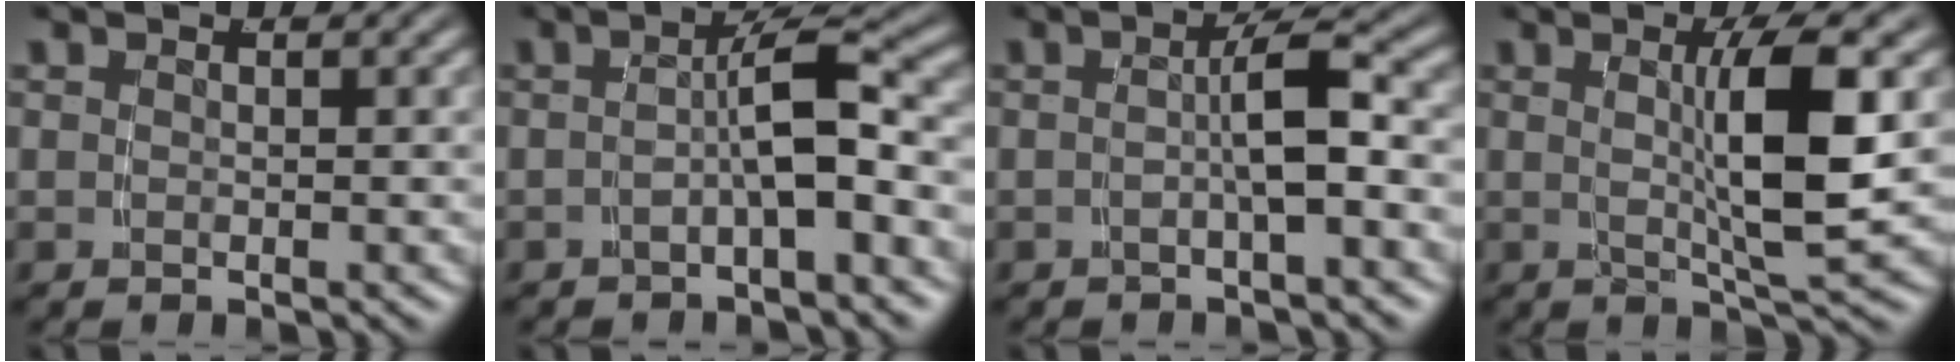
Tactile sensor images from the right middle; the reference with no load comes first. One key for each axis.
{"total": 3.7, "fx": -1.5, "fy": 0.1, "fz": 3.4, "tx": -0.045, "ty": 0.006, "tz": -0.022}
{"total": 3.2, "fx": -0.8, "fy": -0.2, "fz": 3.1, "tx": -0.041, "ty": 0.006, "tz": -0.013}
{"total": 5.9, "fx": 0.9, "fy": 0.4, "fz": 5.8, "tx": -0.099, "ty": -0.005, "tz": 0.018}